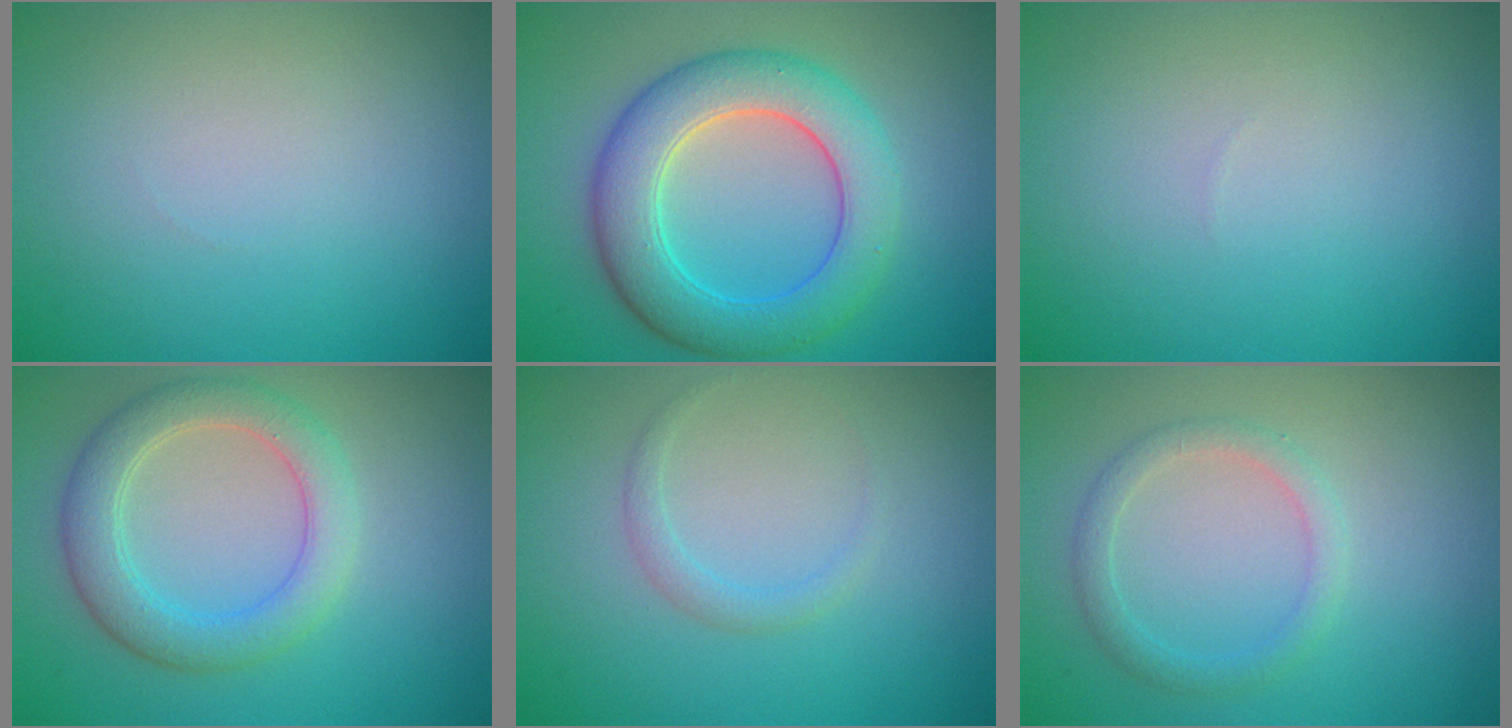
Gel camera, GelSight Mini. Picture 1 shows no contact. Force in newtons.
{"total": 7.0, "press": 7.0, "slide": 0.1}
{"total": 0.0}
{"total": 4.4, "press": 4.4, "slide": 0.1}
{"total": 1.1, "press": 1.1, "slide": 0.1}
{"total": 1.9, "press": 1.9, "slide": 0.0}